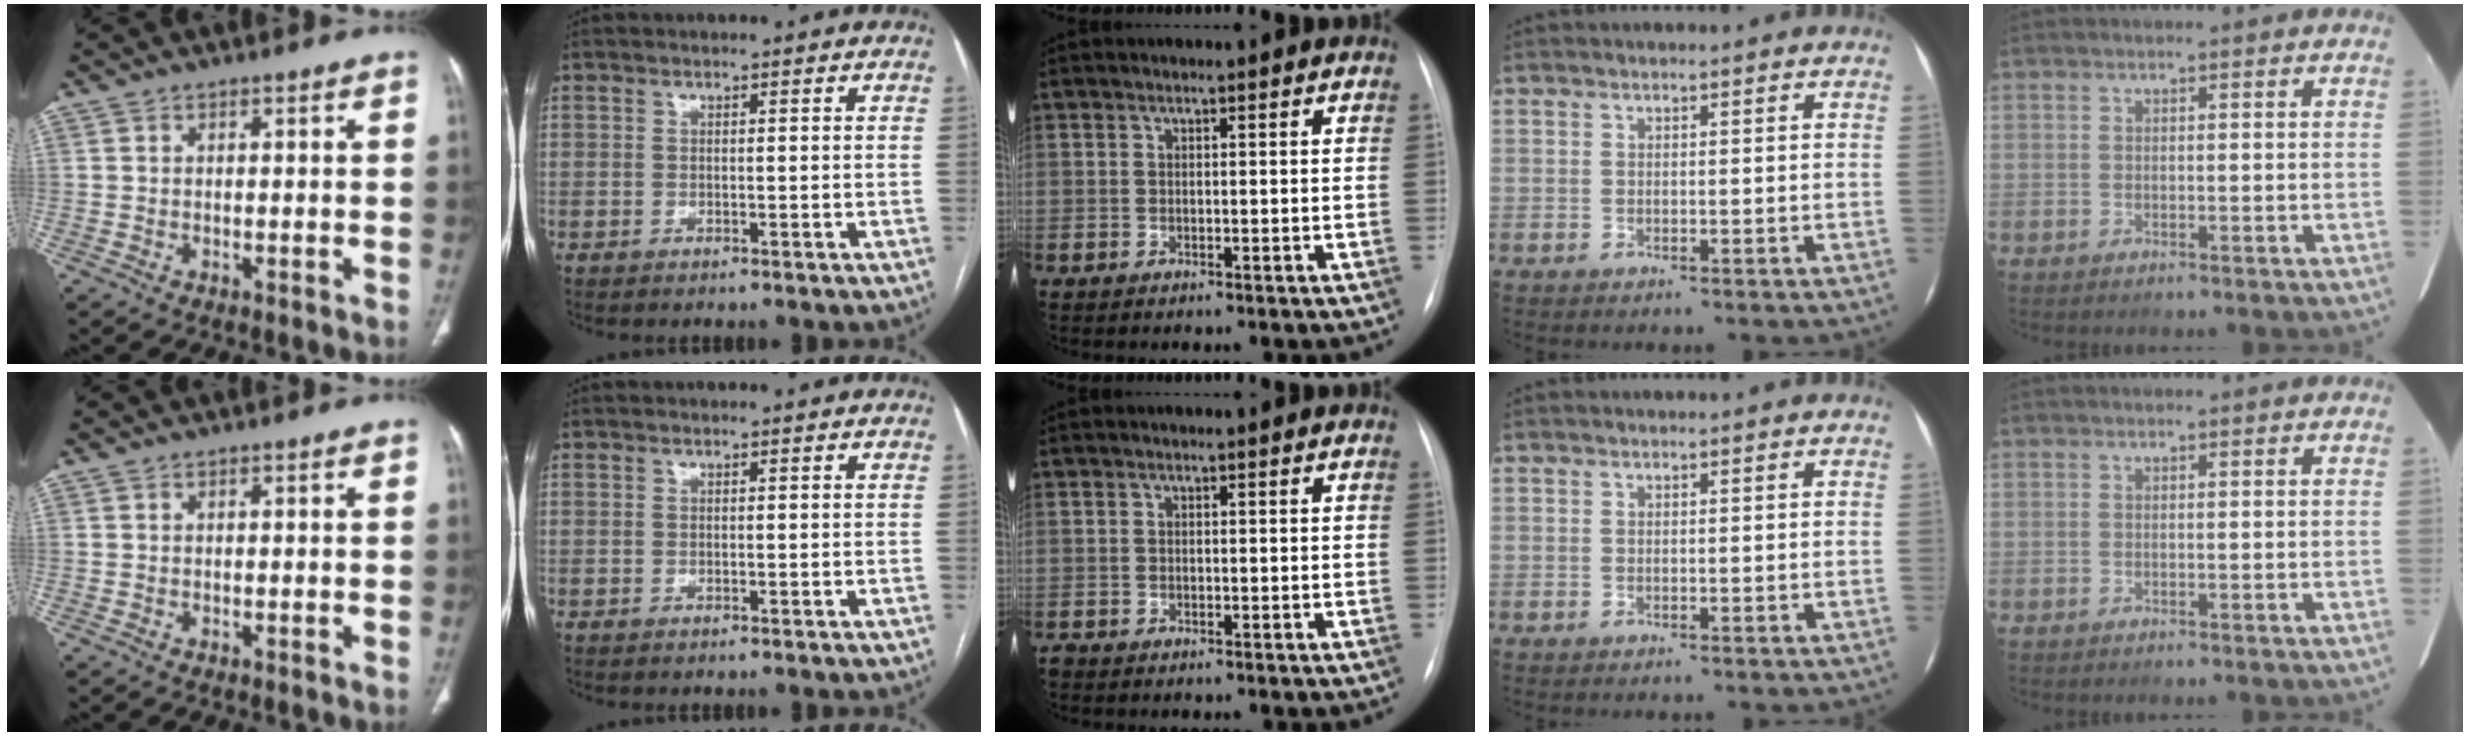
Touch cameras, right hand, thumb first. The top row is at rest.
{"middle": {"total": 0.6, "force": [-0.5, 0.2, 0.1], "torque": [-0.002, 0.000, -0.010]}}